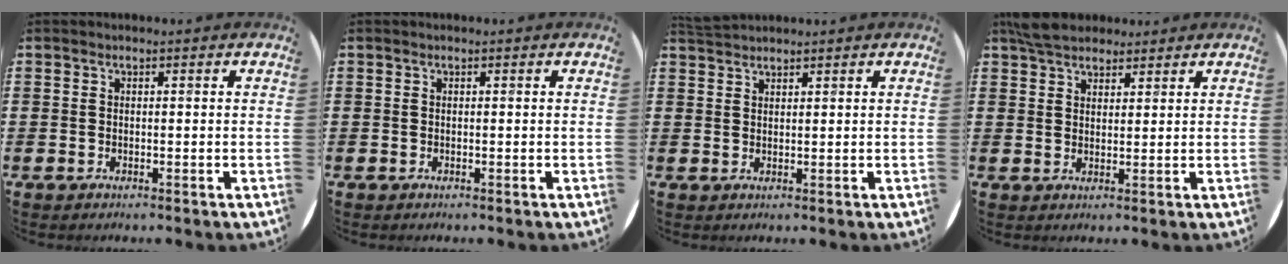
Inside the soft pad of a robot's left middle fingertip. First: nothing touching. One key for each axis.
{"total": 0.0}
{"total": 1.7, "fx": 1.7, "fy": 0.1, "fz": 0.0, "tx": -0.003, "ty": 0.004, "tz": 0.032}
{"total": 4.5, "fx": 4.0, "fy": 1.6, "fz": 1.3, "tx": -0.027, "ty": -0.003, "tz": 0.074}